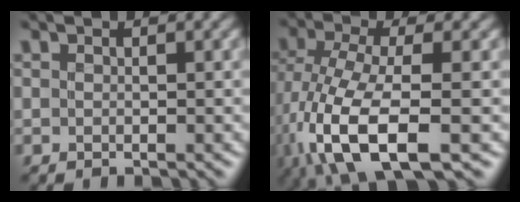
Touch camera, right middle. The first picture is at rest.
{"total": 10.1, "force": [-4.0, 4.0, 8.3], "torque": [-0.181, -0.013, -0.078]}